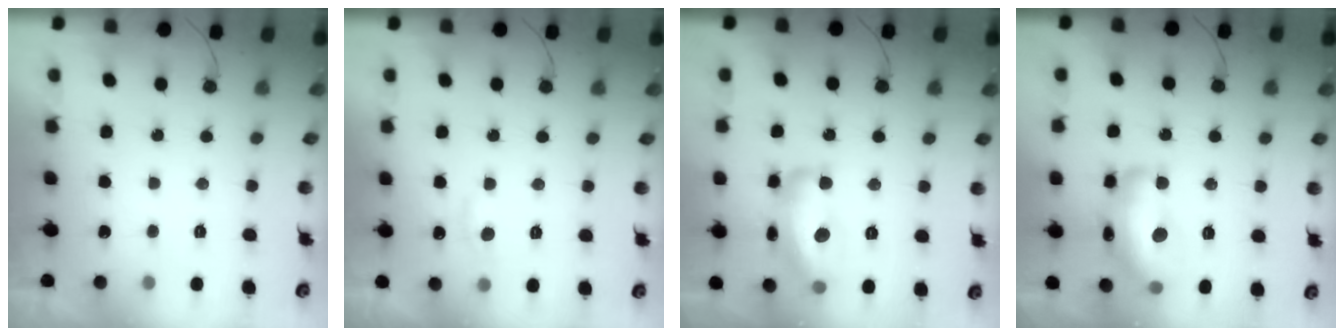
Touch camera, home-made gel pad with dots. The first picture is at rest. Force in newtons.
{"total": 5.3, "press": 5.2, "slide": 0.8}
{"total": 16.7, "press": 16.7, "slide": 1.0}
{"total": 20.0, "press": 20.0, "slide": 1.1}